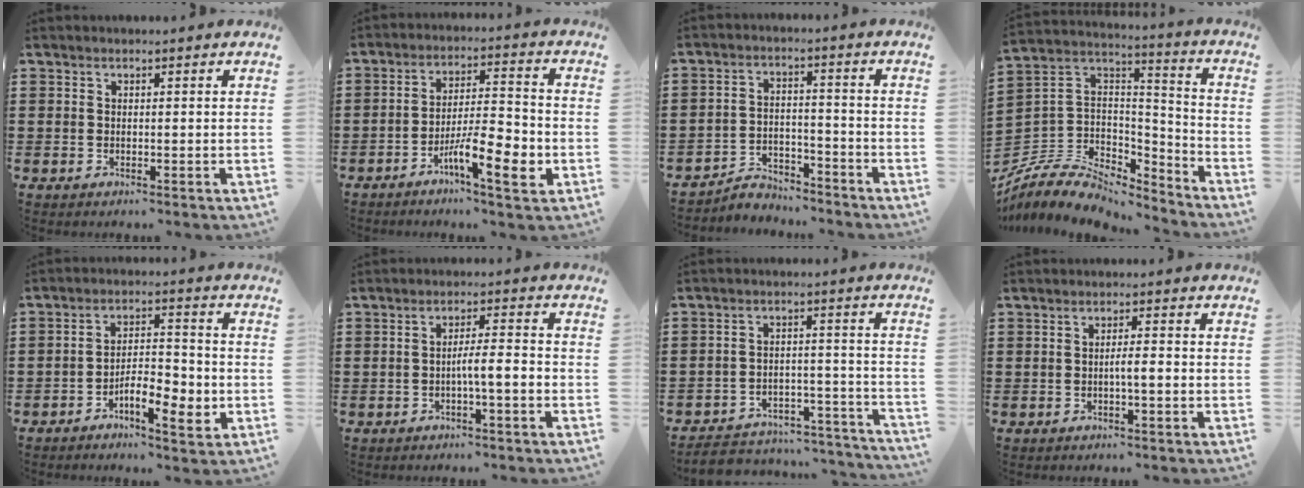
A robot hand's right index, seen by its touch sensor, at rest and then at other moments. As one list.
[{"total": 9.6, "force": [-4.4, 2.6, 8.1], "torque": [-0.142, 0.004, -0.077]}, {"total": 4.3, "force": [-4.1, 1.1, 0.5], "torque": [-0.013, 0.010, -0.086]}, {"total": 8.0, "force": [-6.1, 4.5, 2.7], "torque": [-0.068, 0.004, -0.116]}, {"total": 7.4, "force": [-3.5, 2.7, 5.9], "torque": [-0.096, 0.009, -0.058]}, {"total": 3.8, "force": [-1.4, 0.3, 3.5], "torque": [-0.063, -0.001, -0.028]}, {"total": 4.5, "force": [-4.2, 1.2, 1.0], "torque": [-0.020, 0.007, -0.087]}, {"total": 2.2, "force": [-0.8, 0.2, 2.0], "torque": [-0.036, 0.000, -0.014]}]